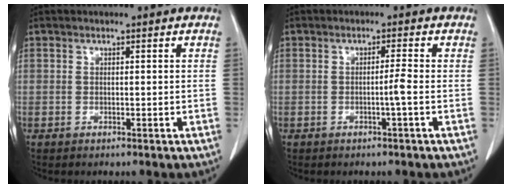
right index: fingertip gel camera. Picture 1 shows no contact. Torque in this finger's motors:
{"motor_torque": [-0.01, 0.17, 0.08, 0.04]}